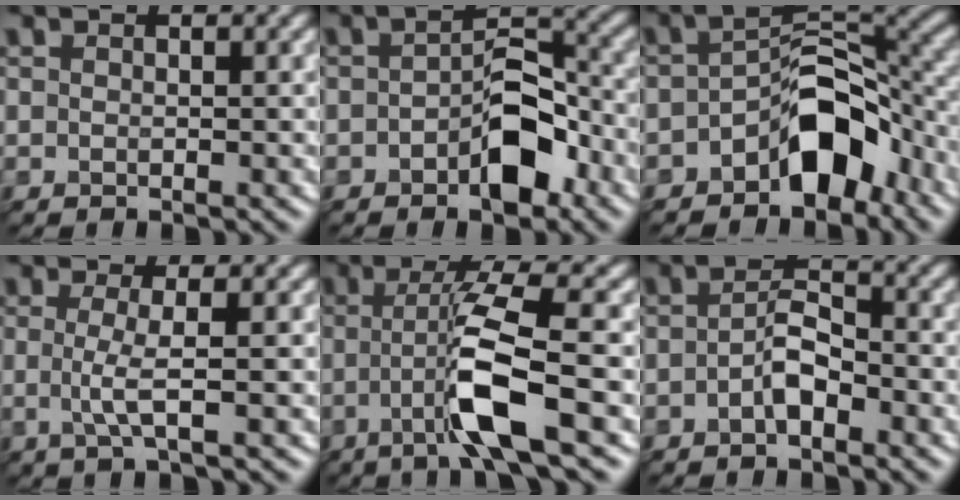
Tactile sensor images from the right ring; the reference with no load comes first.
{"total": 4.3, "force": [-2.5, 1.5, 3.2], "torque": [-0.053, 0.018, -0.033]}
{"total": 6.4, "force": [-4.0, 2.8, 4.2], "torque": [-0.062, 0.019, -0.064]}
{"total": 1.7, "force": [-0.1, -0.2, 1.7], "torque": [-0.044, 0.000, 0.007]}
{"total": 5.6, "force": [-2.1, -0.4, 5.2], "torque": [-0.112, 0.017, -0.029]}
{"total": 1.8, "force": [-1.3, 0.1, 1.3], "torque": [-0.038, 0.012, -0.016]}